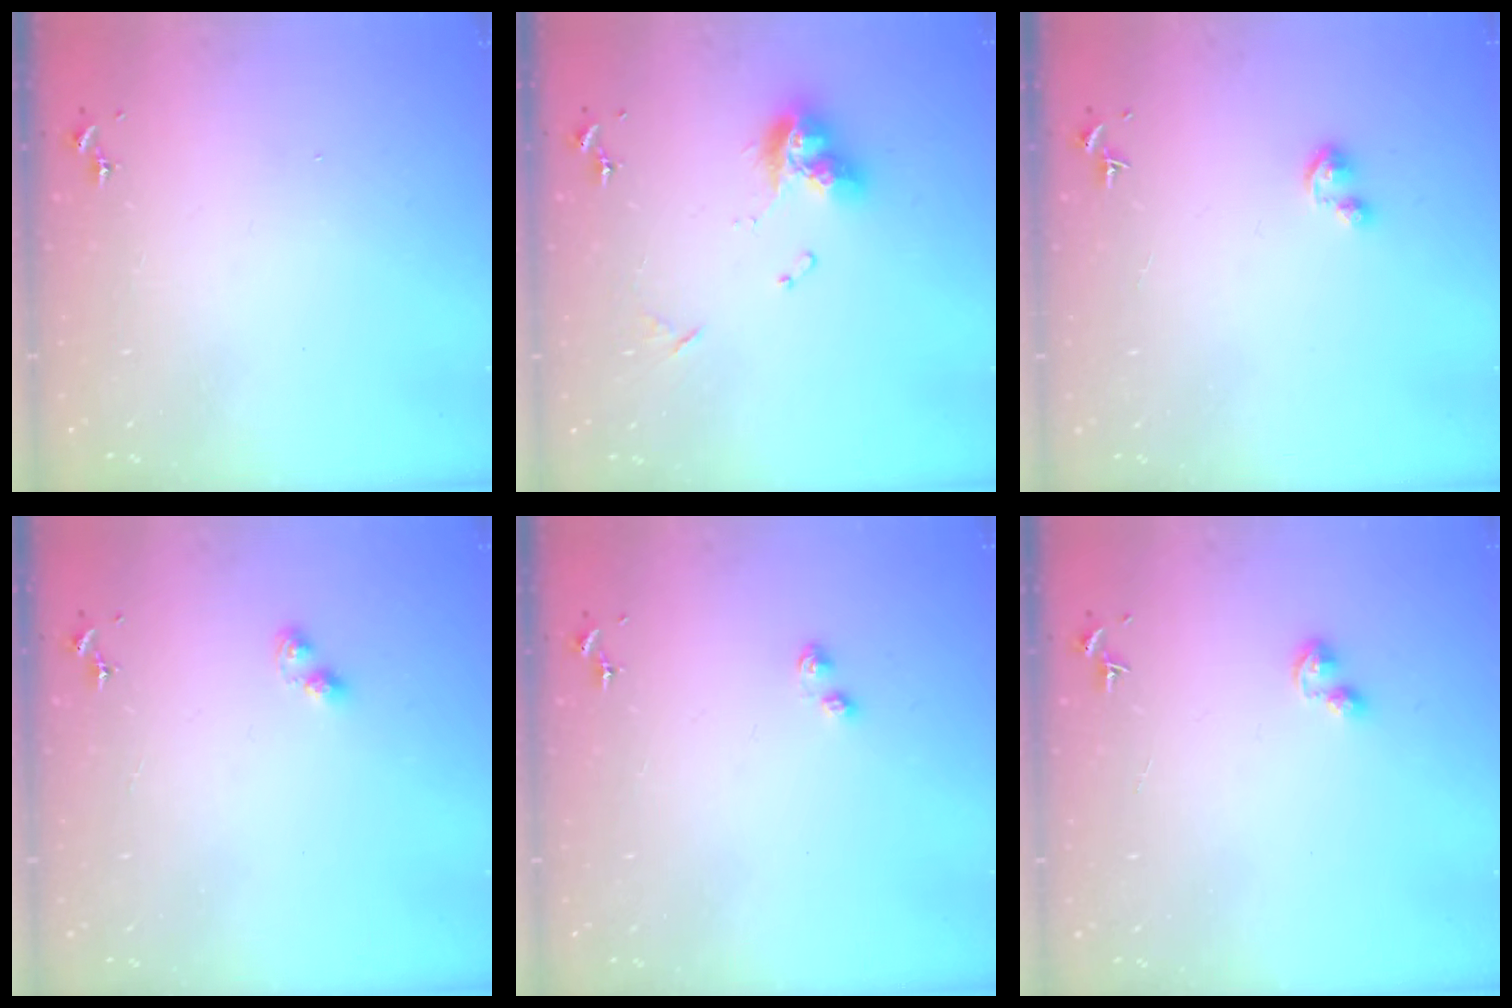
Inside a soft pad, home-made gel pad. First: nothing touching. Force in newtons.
{"total": 12.9, "press": 12.9, "slide": 1.0}
{"total": 3.6, "press": 3.5, "slide": 0.5}
{"total": 3.6, "press": 3.6, "slide": 0.4}
{"total": 3.0, "press": 2.9, "slide": 0.5}
{"total": 4.5, "press": 4.3, "slide": 1.1}